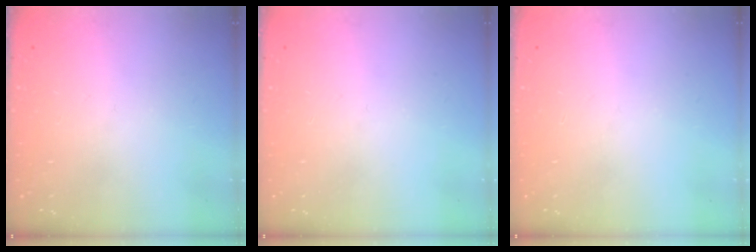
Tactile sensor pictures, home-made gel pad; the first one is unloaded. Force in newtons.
{"total": 0.0}
{"total": 0.0}